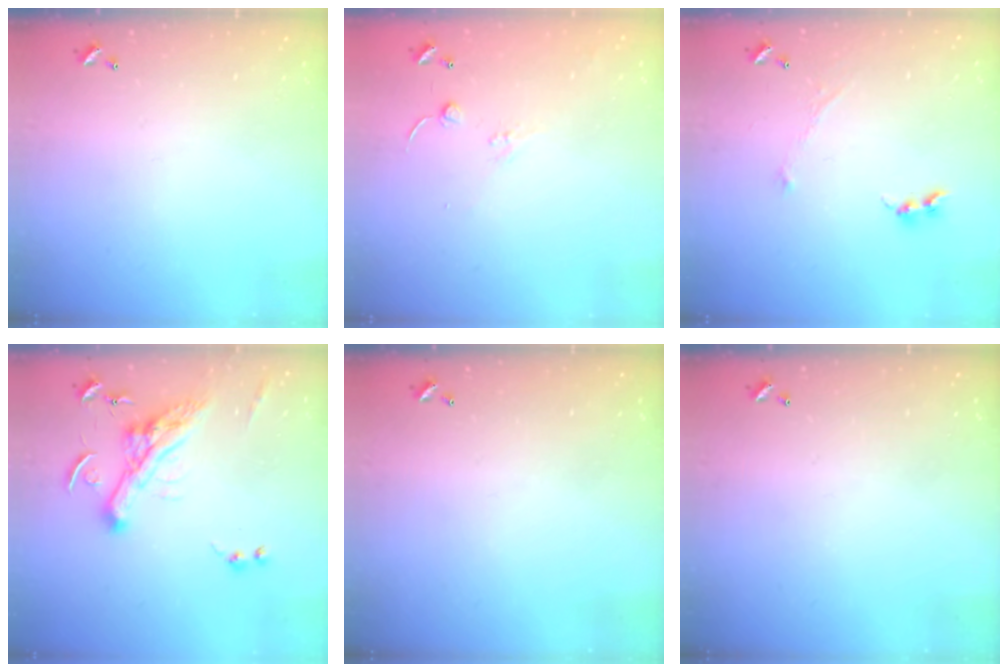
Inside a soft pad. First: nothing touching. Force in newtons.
{"total": 7.1, "press": 7.1, "slide": 0.6}
{"total": 1.2, "press": 1.2, "slide": 0.1}
{"total": 6.7, "press": 6.5, "slide": 1.6}
{"total": 0.0}
{"total": 0.0}